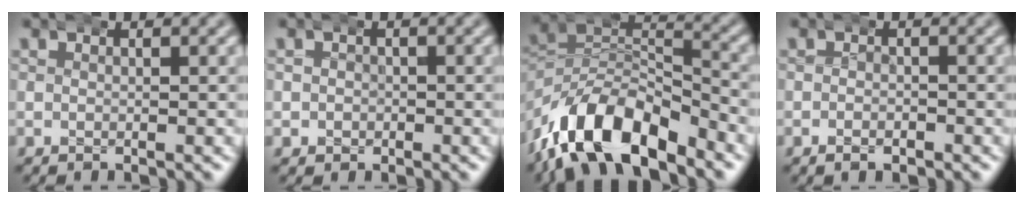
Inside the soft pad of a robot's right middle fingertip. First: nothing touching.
{"total": 1.1, "force": [-0.2, 1.1, -0.2], "torque": [0.005, 0.000, -0.003]}
{"total": 9.8, "force": [-4.9, 5.9, 6.1], "torque": [-0.111, -0.033, -0.071]}
{"total": 1.4, "force": [-0.9, 0.9, 0.6], "torque": [-0.008, -0.002, -0.015]}